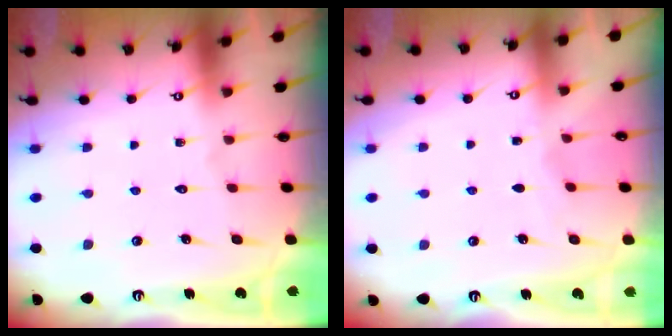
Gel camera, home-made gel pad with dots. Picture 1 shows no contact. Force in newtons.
{"total": 2.9, "press": 2.8, "slide": 0.4}